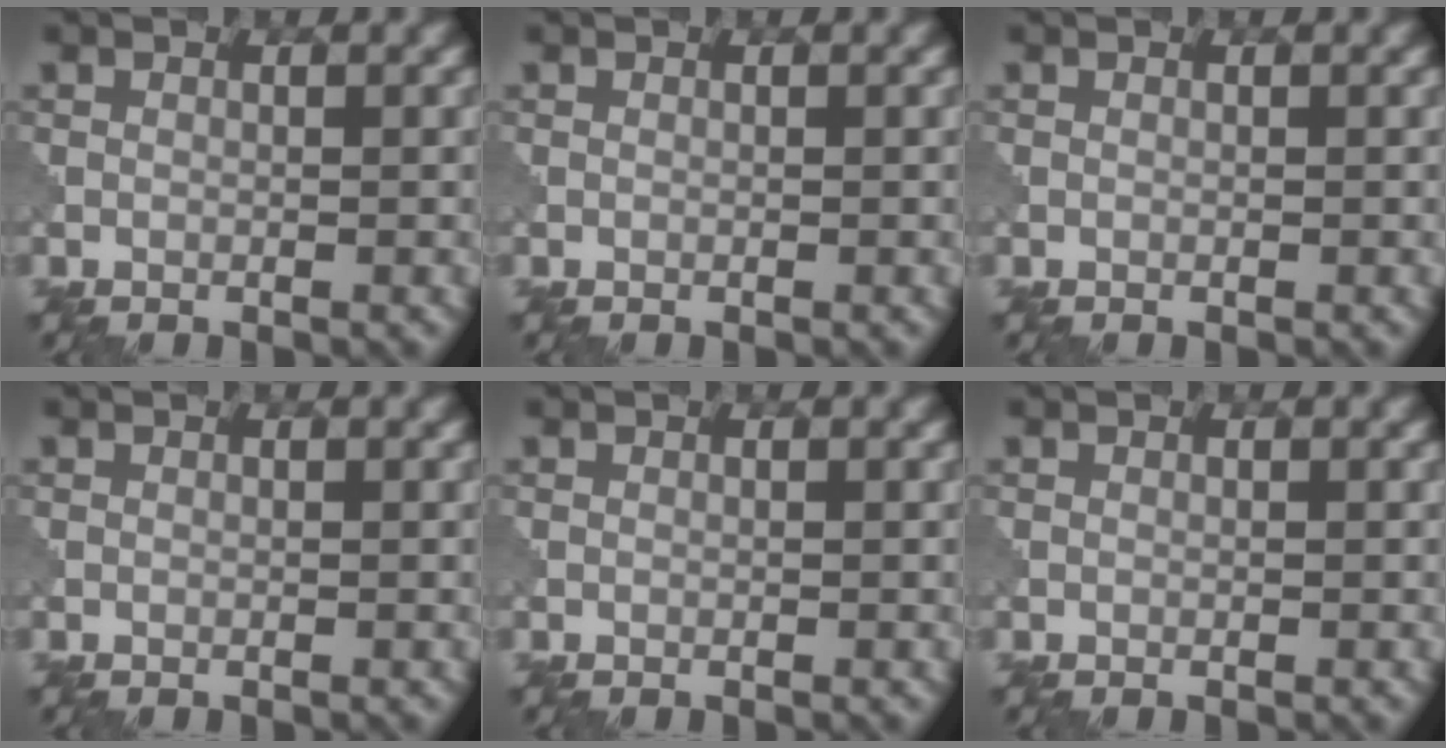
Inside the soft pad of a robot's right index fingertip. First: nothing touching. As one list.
[{"total": 0.0}, {"total": 0.0}, {"total": 0.0}, {"total": 0.0}, {"total": 0.0}]